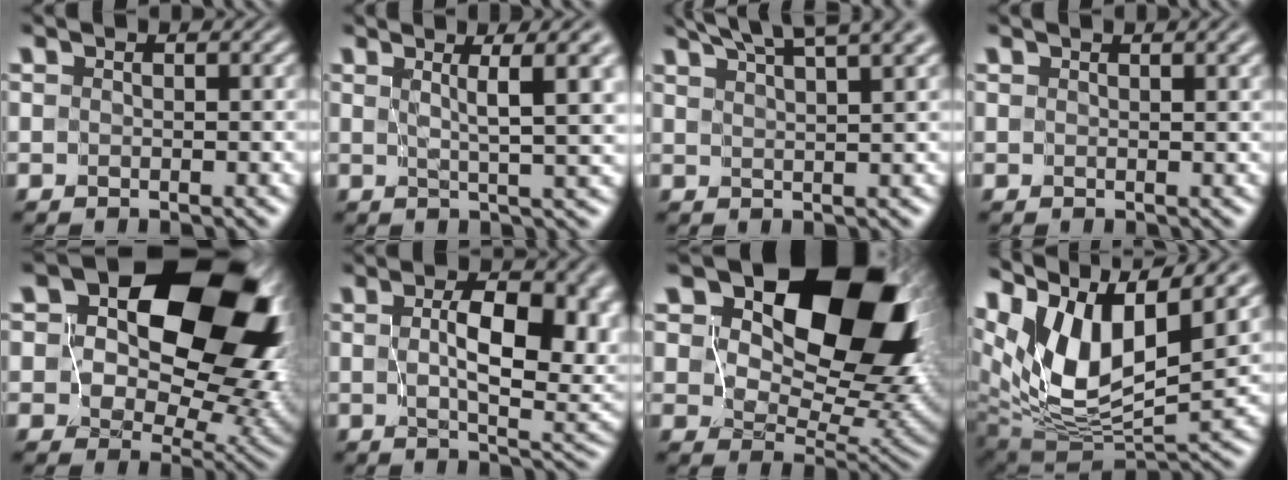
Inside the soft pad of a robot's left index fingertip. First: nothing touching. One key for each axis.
{"total": 6.4, "fx": 2.4, "fy": 1.1, "fz": 5.8, "tx": -0.060, "ty": 0.013, "tz": 0.036}
{"total": 8.4, "fx": 6.6, "fy": 1.9, "fz": 4.9, "tx": -0.050, "ty": 0.035, "tz": 0.062}
{"total": 2.0, "fx": 1.4, "fy": 0.4, "fz": 1.4, "tx": -0.013, "ty": -0.003, "tz": 0.013}
{"total": 19.5, "fx": 6.9, "fy": 12.6, "fz": 13.2, "tx": -0.168, "ty": 0.037, "tz": 0.104}
{"total": 9.1, "fx": 0.9, "fy": 4.2, "fz": 8.0, "tx": -0.101, "ty": 0.001, "tz": 0.017}
{"total": 17.6, "fx": 8.3, "fy": 9.9, "fz": 11.9, "tx": -0.164, "ty": 0.021, "tz": 0.124}
{"total": 11.7, "fx": 6.4, "fy": 4.7, "fz": 8.6, "tx": -0.178, "ty": 0.015, "tz": 0.112}